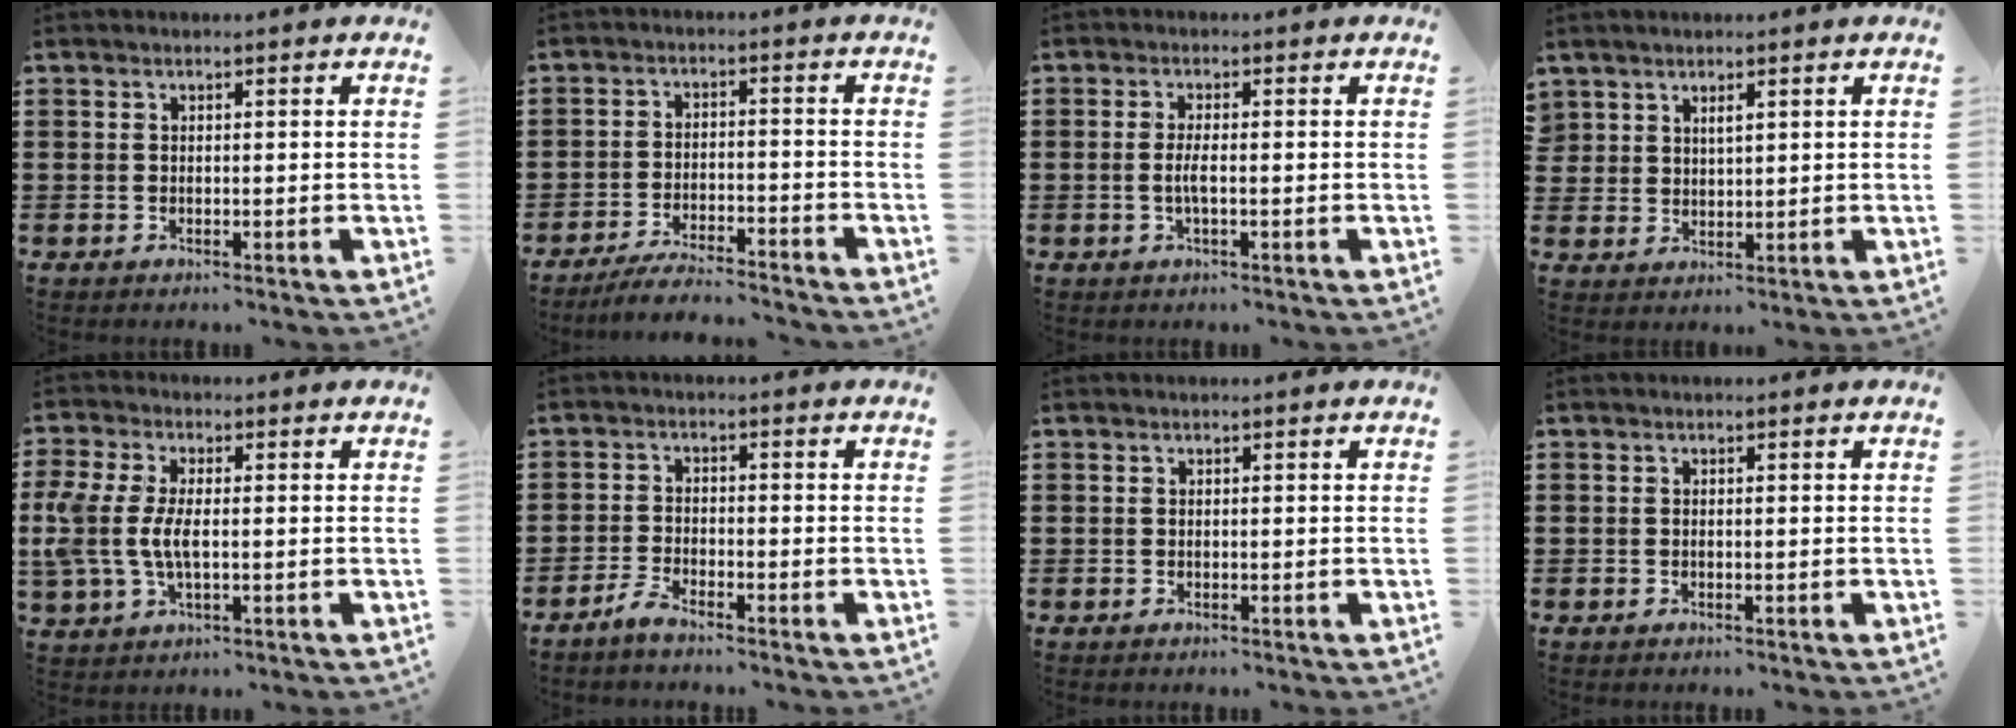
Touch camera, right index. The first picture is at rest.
{"total": 4.7, "force": [-4.5, 0.0, 1.2], "torque": [-0.029, -0.005, -0.091]}
{"total": 2.1, "force": [-0.3, 0.6, 1.9], "torque": [-0.044, 0.000, -0.009]}
{"total": 2.2, "force": [1.9, 1.1, 0.6], "torque": [-0.015, 0.004, 0.036]}
{"total": 6.6, "force": [-0.3, 3.3, 5.8], "torque": [-0.147, -0.007, -0.015]}
{"total": 2.5, "force": [-2.3, 0.2, 0.9], "torque": [-0.033, 0.001, -0.050]}
{"total": 0.0}
{"total": 0.0}